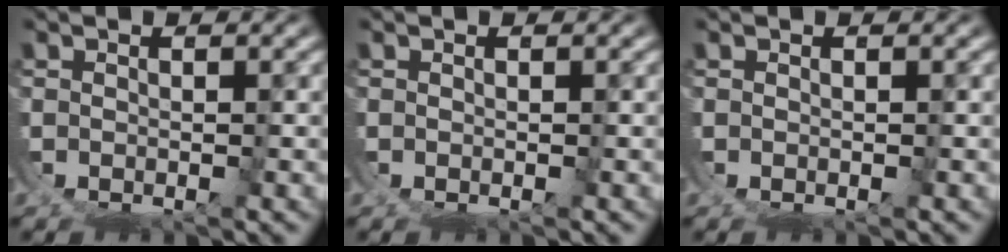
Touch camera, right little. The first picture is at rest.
{"total": 0.0}
{"total": 0.0}